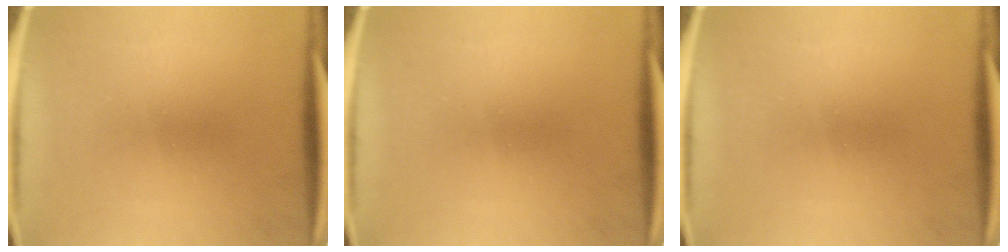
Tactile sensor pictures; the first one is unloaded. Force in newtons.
{"total": 0.0}
{"total": 0.0}